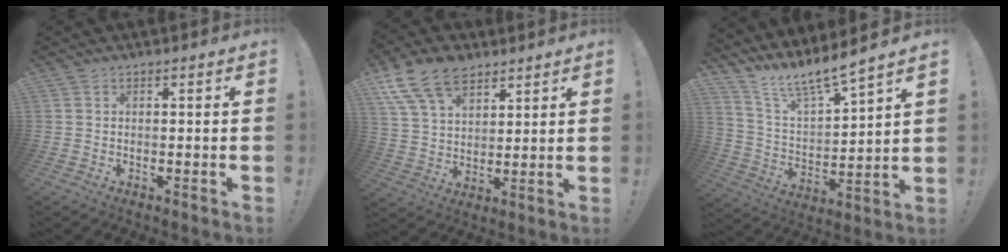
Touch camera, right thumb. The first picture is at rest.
{"total": 15.1, "force": [9.3, 8.9, 7.8], "torque": [-0.142, -0.043, 0.176]}
{"total": 10.5, "force": [9.7, 0.4, 4.2], "torque": [-0.090, -0.088, 0.167]}